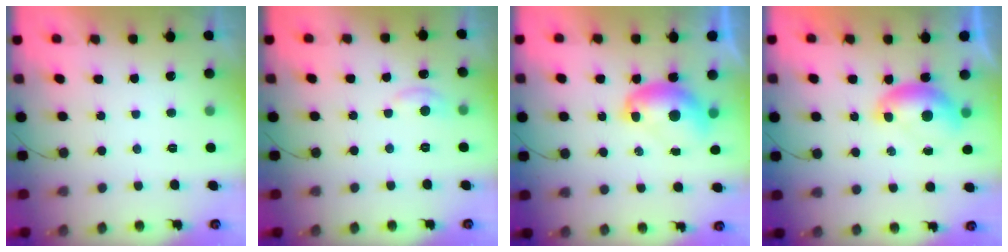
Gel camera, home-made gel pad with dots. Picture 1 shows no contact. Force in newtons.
{"total": 6.4, "press": 6.4, "slide": 0.6}
{"total": 8.3, "press": 8.2, "slide": 1.1}
{"total": 7.2, "press": 7.1, "slide": 0.7}